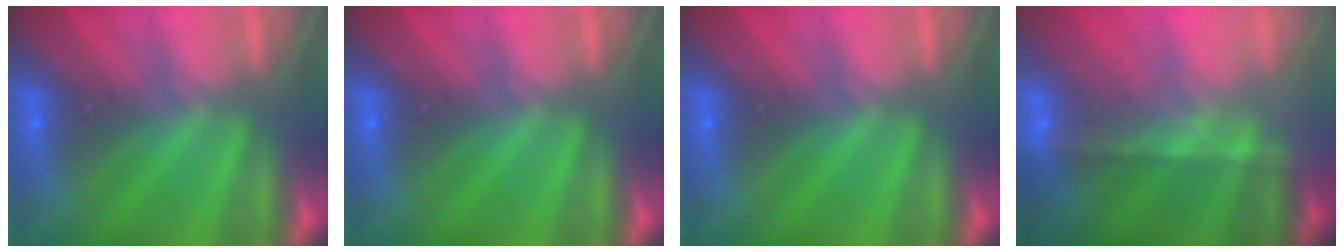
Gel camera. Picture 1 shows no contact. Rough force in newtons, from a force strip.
{"total": 0.0}
{"total": 0.0}
{"total": 7.5}